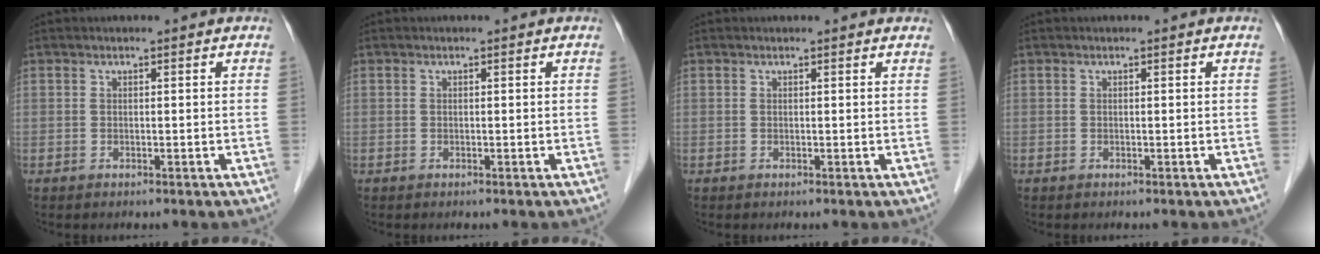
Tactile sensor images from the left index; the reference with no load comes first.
{"total": 0.0}
{"total": 2.2, "force": [2.1, 0.6, 0.5], "torque": [-0.014, 0.016, 0.014]}
{"total": 0.0}